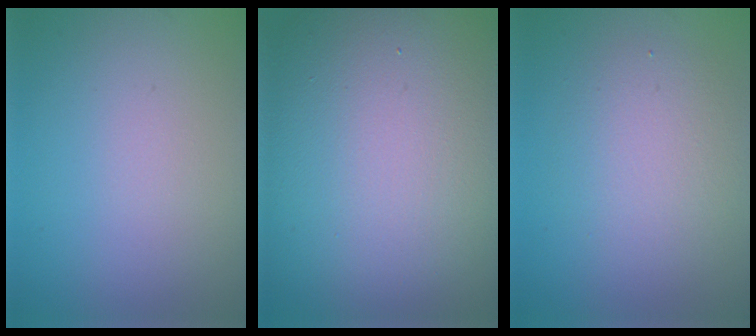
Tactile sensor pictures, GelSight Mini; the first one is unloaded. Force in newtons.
{"total": 21.4, "press": 21.4, "slide": 0.5}
{"total": 3.6, "press": 3.6, "slide": 0.4}